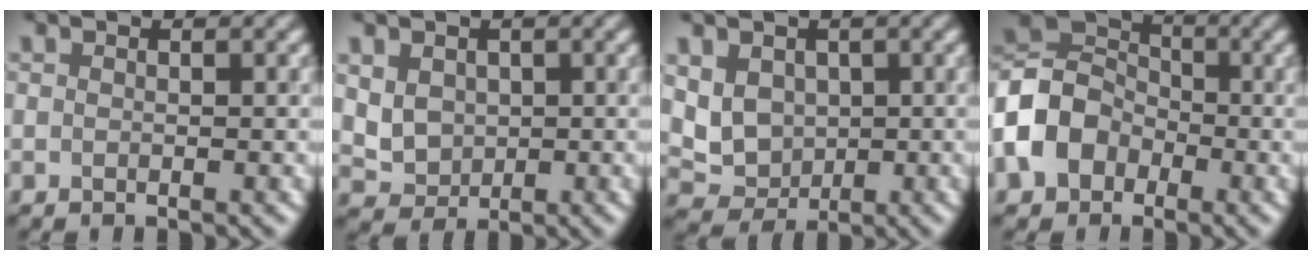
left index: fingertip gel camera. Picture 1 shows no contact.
{"total": 3.9, "force": [1.0, 3.3, 1.9], "torque": [-0.047, 0.002, 0.026]}
{"total": 5.4, "force": [1.1, 4.6, 2.7], "torque": [-0.047, 0.010, 0.017]}
{"total": 7.1, "force": [-2.6, 5.6, 3.5], "torque": [-0.074, 0.009, -0.070]}